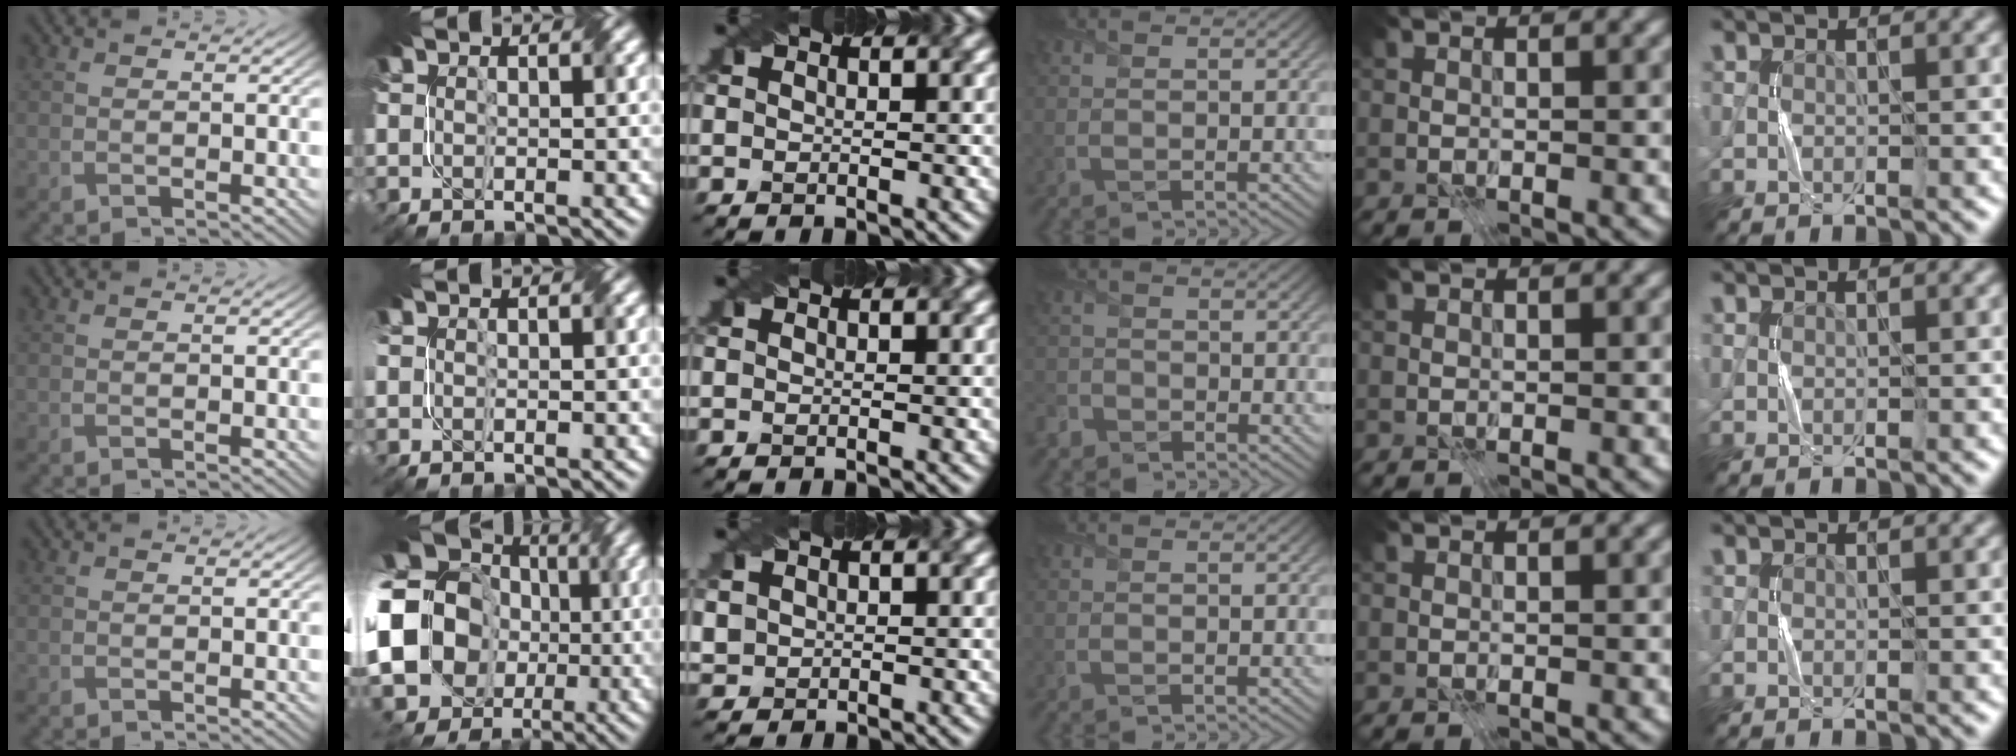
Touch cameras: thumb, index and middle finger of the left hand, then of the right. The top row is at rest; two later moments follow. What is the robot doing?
{"motion": "fold", "object": "paper"}